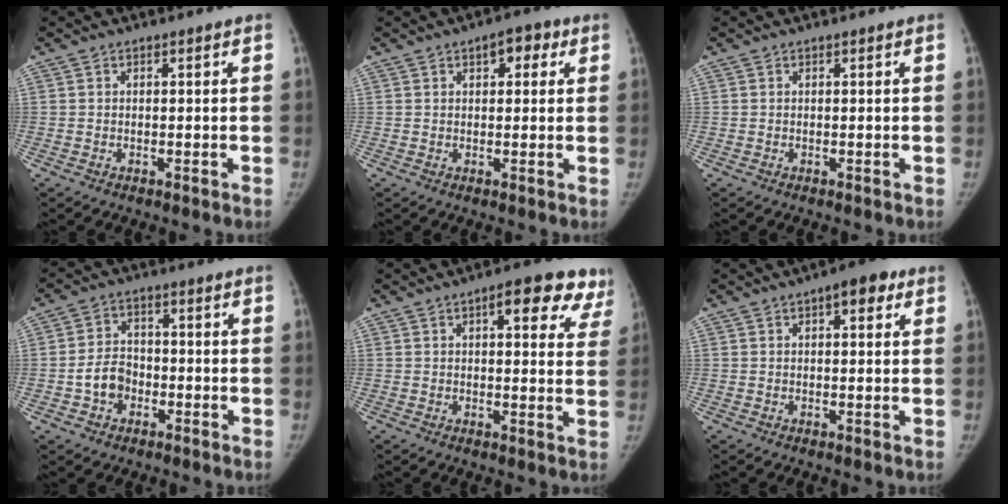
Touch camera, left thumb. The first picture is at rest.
{"total": 4.7, "force": [2.0, 2.7, 3.3], "torque": [-0.017, 0.001, 0.018]}
{"total": 0.0}
{"total": 6.0, "force": [-2.0, 4.7, 3.1], "torque": [-0.037, 0.024, -0.040]}
{"total": 13.1, "force": [7.3, 5.2, 9.6], "torque": [-0.074, -0.017, 0.074]}
{"total": 5.3, "force": [2.5, 2.3, 4.1], "torque": [-0.038, -0.001, 0.024]}